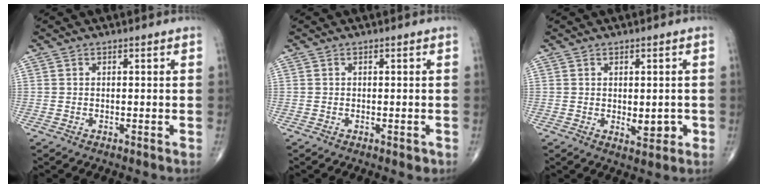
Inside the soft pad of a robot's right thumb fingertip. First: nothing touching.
{"total": 0.8, "force": [-0.4, 0.5, 0.6], "torque": [-0.002, 0.000, -0.004]}
{"total": 4.5, "force": [-0.6, 2.5, 3.7], "torque": [-0.032, -0.003, 0.000]}